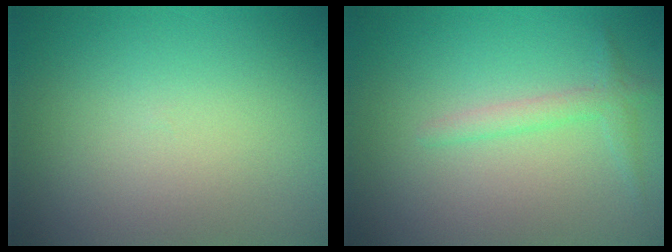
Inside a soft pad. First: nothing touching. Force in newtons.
{"total": 1.6, "press": 1.6, "slide": 0.1}